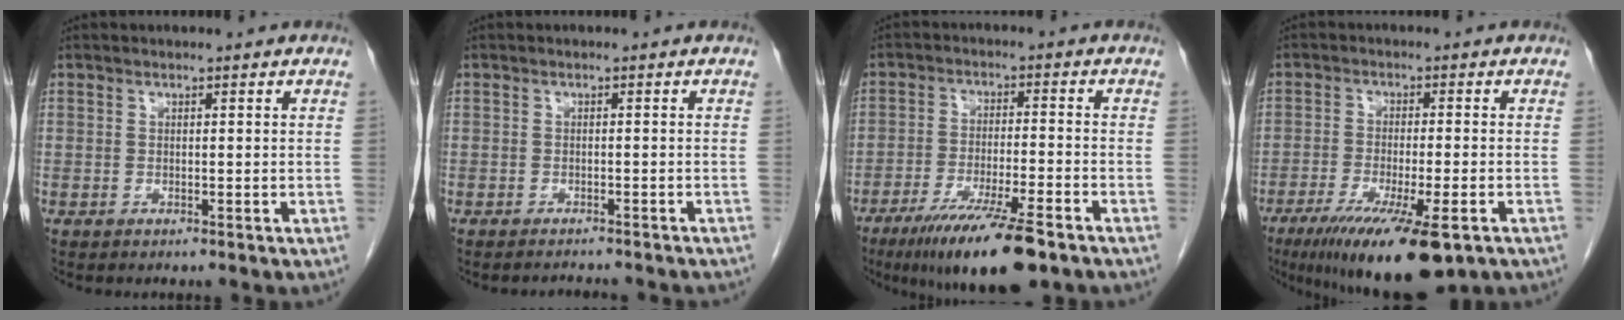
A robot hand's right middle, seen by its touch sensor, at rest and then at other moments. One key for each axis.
{"total": 4.2, "fx": -3.8, "fy": 0.7, "fz": 1.4, "tx": -0.016, "ty": -0.004, "tz": -0.045}
{"total": 12.9, "fx": -8.7, "fy": 1.4, "fz": 9.4, "tx": -0.159, "ty": -0.032, "tz": -0.144}
{"total": 14.7, "fx": -9.3, "fy": 2.3, "fz": 11.1, "tx": -0.169, "ty": -0.036, "tz": -0.144}